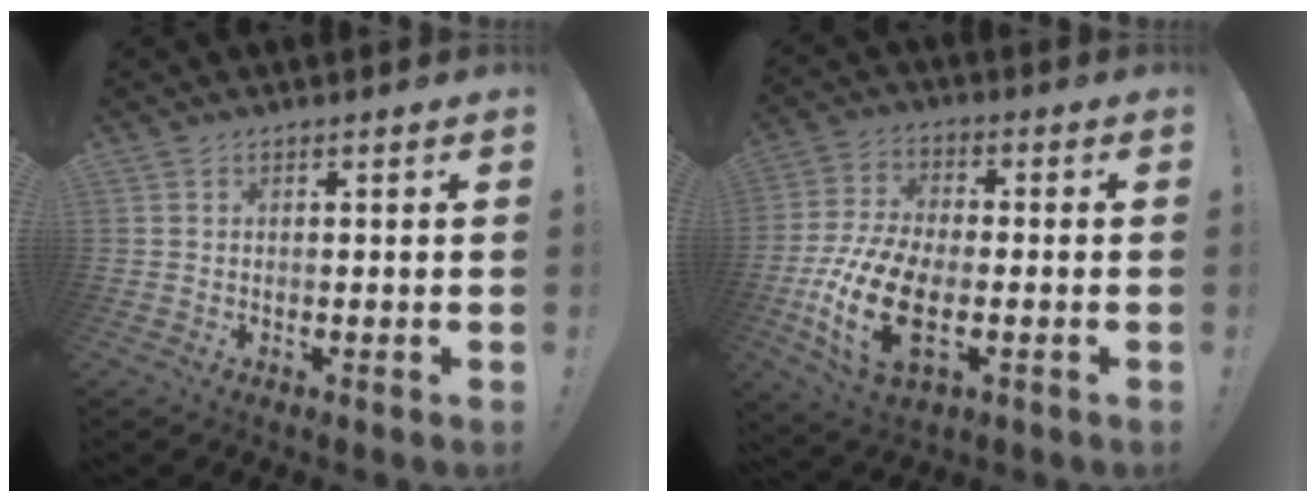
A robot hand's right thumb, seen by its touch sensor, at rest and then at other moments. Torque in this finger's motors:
{"motor_torque": [1.49, 2.09, 1.57, -1.20, 0.17]}